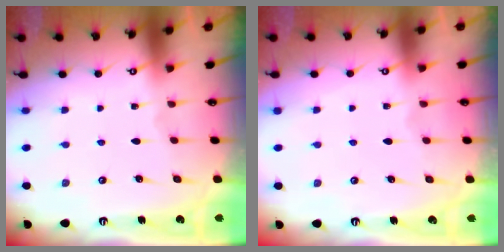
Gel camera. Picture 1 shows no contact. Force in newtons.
{"total": 3.7, "press": 3.7, "slide": 0.1}